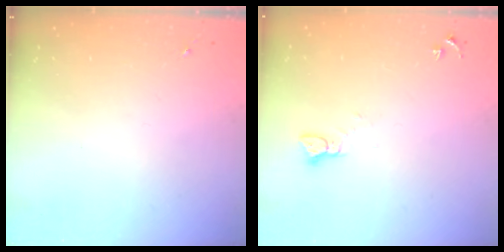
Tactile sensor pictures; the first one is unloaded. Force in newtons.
{"total": 2.2, "press": 2.2, "slide": 0.2}